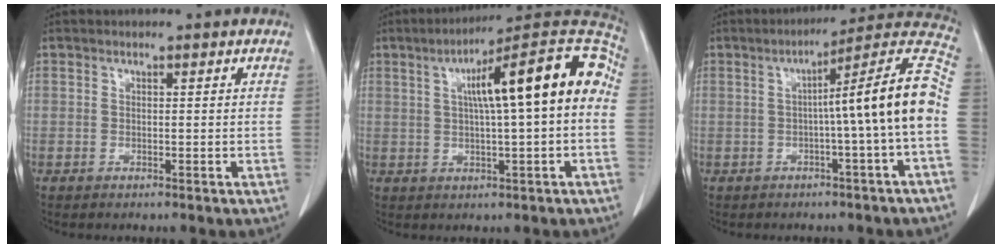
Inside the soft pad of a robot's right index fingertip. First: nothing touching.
{"total": 16.6, "force": [2.5, 2.2, 16.3], "torque": [-0.231, 0.046, 0.031]}
{"total": 13.8, "force": [-1.3, -1.3, 13.6], "torque": [-0.179, 0.033, -0.027]}